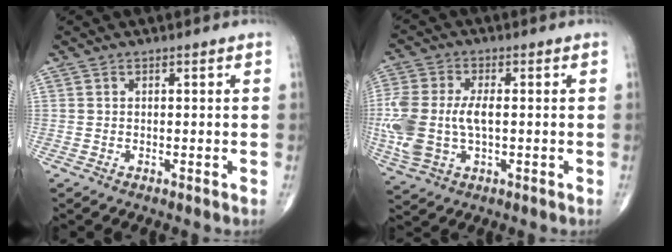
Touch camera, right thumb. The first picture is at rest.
{"total": 13.7, "force": [-0.7, 7.9, 11.2], "torque": [-0.278, 0.003, -0.007]}